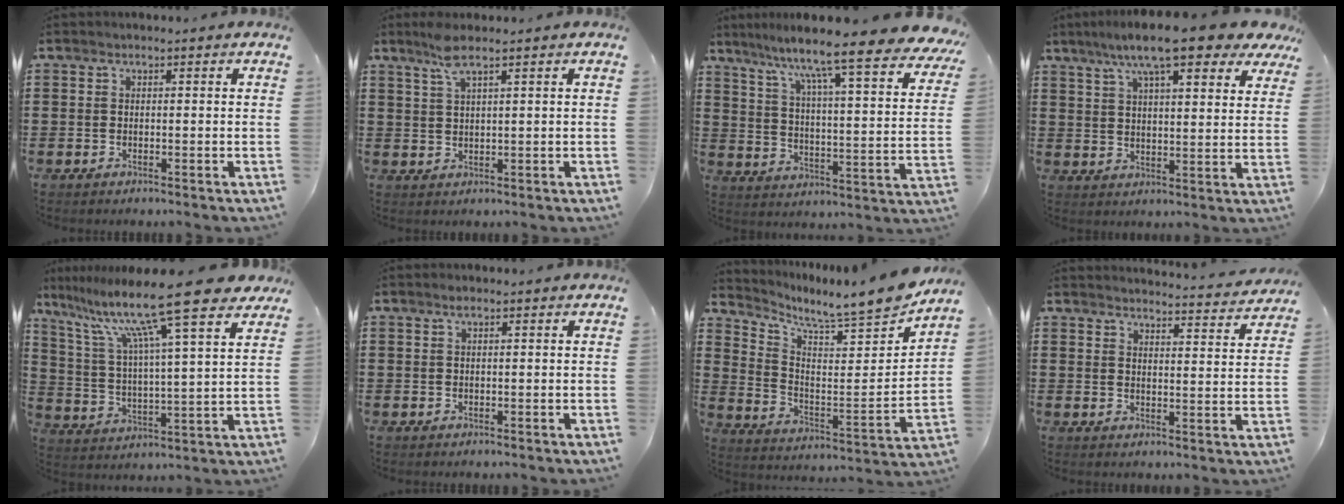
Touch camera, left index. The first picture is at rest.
{"total": 4.2, "force": [2.7, 0.6, 3.2], "torque": [-0.070, 0.003, 0.048]}
{"total": 10.6, "force": [8.6, -0.2, 6.3], "torque": [-0.128, -0.076, 0.129]}
{"total": 11.7, "force": [8.8, 1.8, 7.6], "torque": [-0.155, -0.016, 0.151]}
{"total": 14.6, "force": [11.6, 0.5, 9.0], "torque": [-0.189, -0.067, 0.186]}
{"total": 0.7, "force": [0.5, 0.1, 0.6], "torque": [-0.012, 0.002, 0.009]}
{"total": 7.7, "force": [7.0, 0.5, 2.9], "torque": [-0.067, -0.069, 0.111]}
{"total": 3.4, "force": [3.4, -0.3, 0.4], "torque": [-0.015, -0.028, 0.056]}